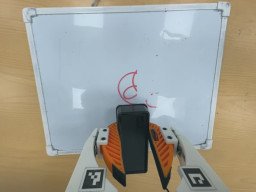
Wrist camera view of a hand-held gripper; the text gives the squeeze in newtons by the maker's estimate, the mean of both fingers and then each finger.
{"total": 10.7, "left": 11.1, "right": 10.3}